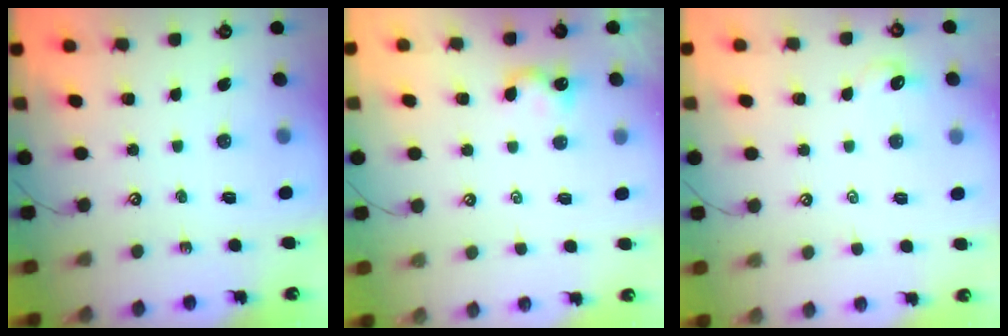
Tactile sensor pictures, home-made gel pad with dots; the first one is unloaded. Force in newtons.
{"total": 0.8, "press": 0.7, "slide": 0.3}
{"total": 1.0, "press": 0.8, "slide": 0.6}